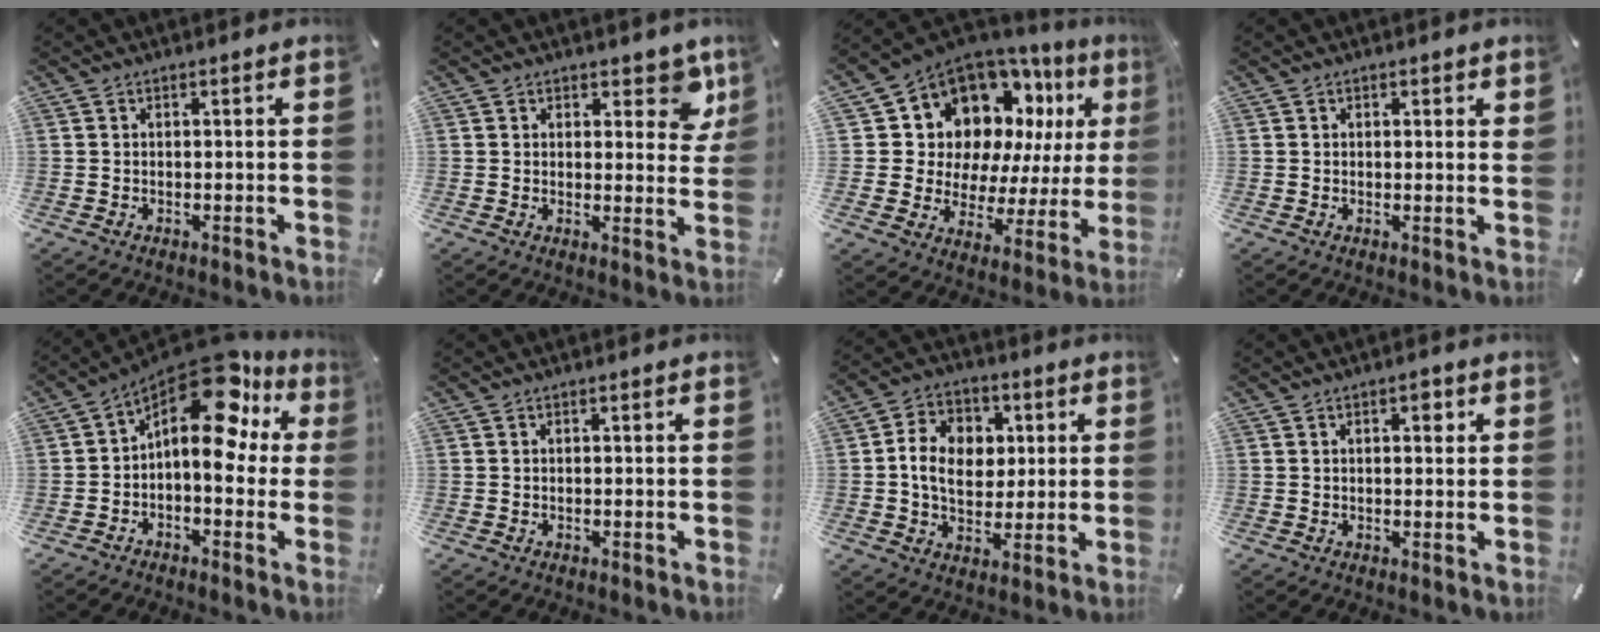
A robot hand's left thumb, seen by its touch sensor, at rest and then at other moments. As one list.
[{"total": 4.5, "force": [2.5, 2.8, 2.5], "torque": [-0.007, -0.011, 0.036]}, {"total": 13.6, "force": [8.2, 9.6, 4.9], "torque": [-0.089, -0.085, 0.151]}, {"total": 0.9, "force": [0.5, 0.5, 0.4], "torque": [0.000, -0.002, 0.008]}, {"total": 15.0, "force": [7.8, 6.4, 11.1], "torque": [-0.179, -0.068, 0.128]}, {"total": 0.0}, {"total": 10.8, "force": [0.8, 8.8, 6.2], "torque": [-0.106, 0.015, 0.016]}, {"total": 2.6, "force": [0.8, 1.5, 2.0], "torque": [-0.019, -0.002, 0.007]}]